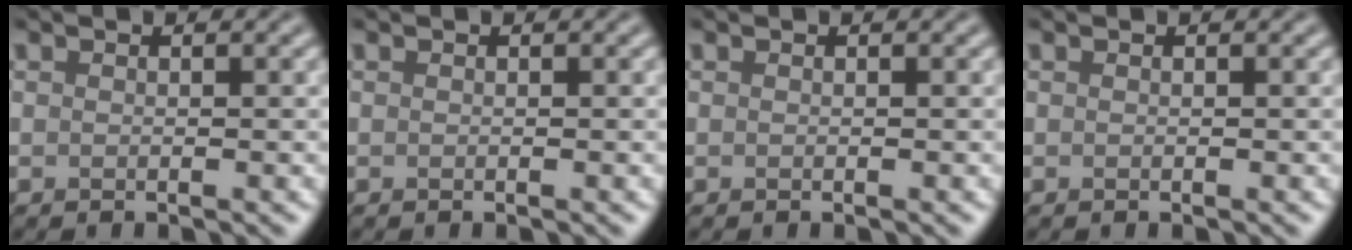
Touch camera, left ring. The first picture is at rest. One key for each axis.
{"total": 0.0}
{"total": 0.0}
{"total": 0.0}